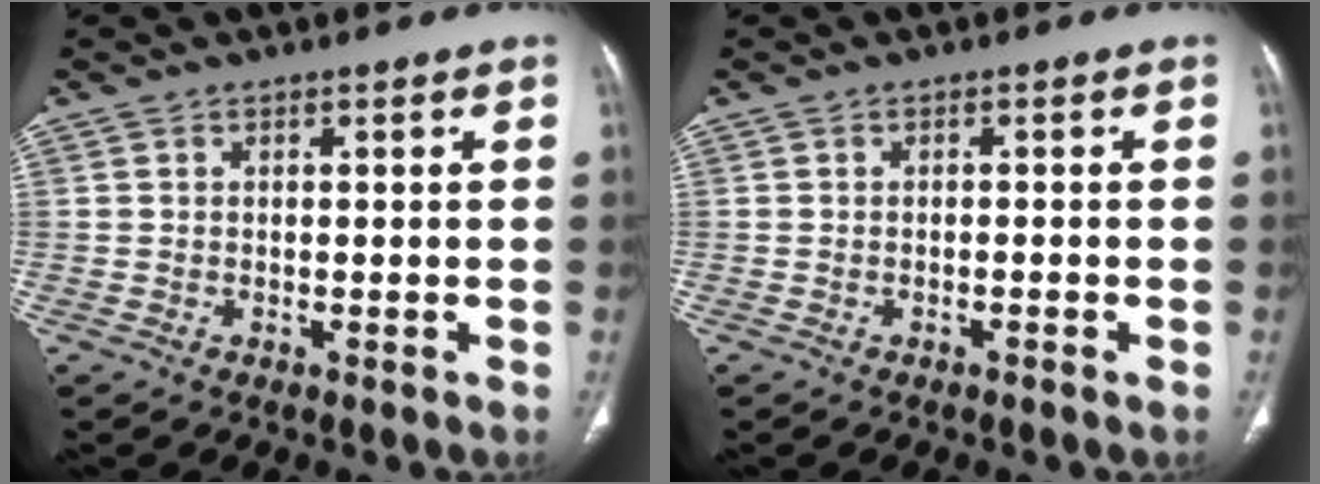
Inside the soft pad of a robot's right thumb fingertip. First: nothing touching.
{"total": 0.8, "force": [-0.5, 0.1, 0.7], "torque": [-0.016, 0.005, -0.006]}